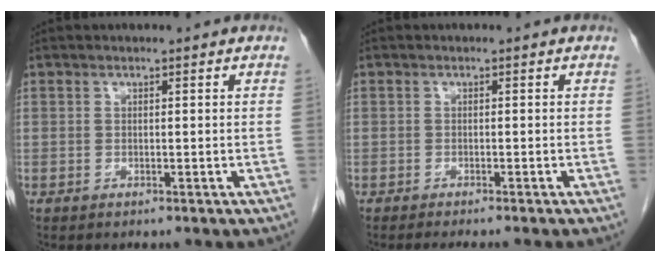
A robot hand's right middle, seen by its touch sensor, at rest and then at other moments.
{"total": 3.8, "force": [-3.3, -0.5, 1.9], "torque": [-0.014, -0.002, -0.045]}